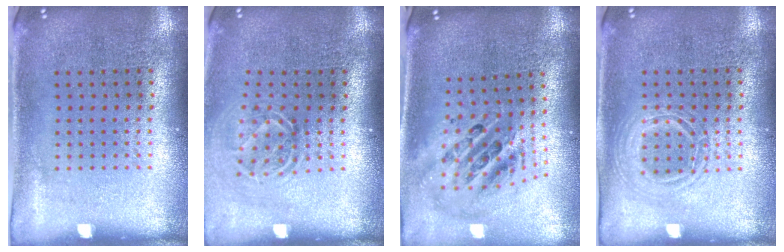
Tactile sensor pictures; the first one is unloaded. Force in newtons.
{"total": 1.7, "press": 1.2, "slide": 1.2}
{"total": 2.5, "press": 1.8, "slide": 1.8}
{"total": 1.1, "press": 1.0, "slide": 0.1}